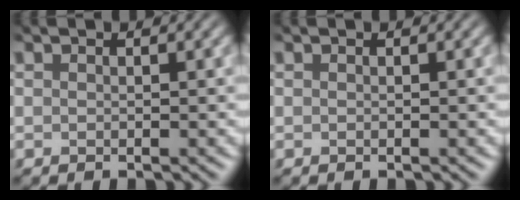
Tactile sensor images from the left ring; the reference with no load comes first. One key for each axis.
{"total": 0.0}